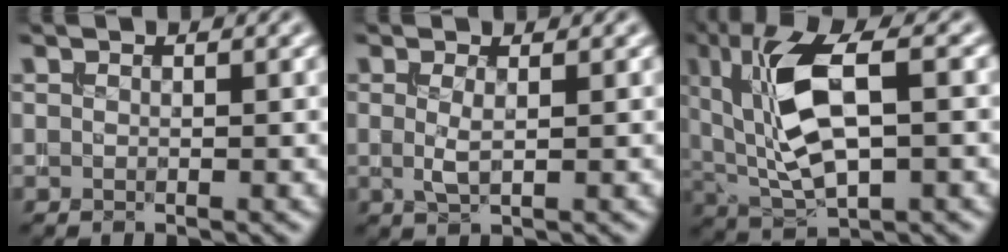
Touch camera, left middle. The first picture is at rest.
{"total": 1.4, "force": [0.1, 0.2, 1.4], "torque": [-0.031, -0.001, 0.004]}
{"total": 9.3, "force": [1.5, 4.0, 8.2], "torque": [-0.175, 0.002, 0.027]}